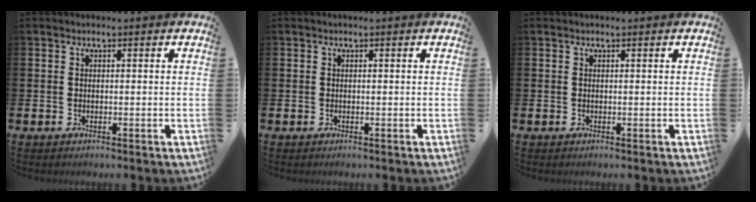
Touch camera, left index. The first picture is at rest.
{"total": 0.0}
{"total": 0.0}